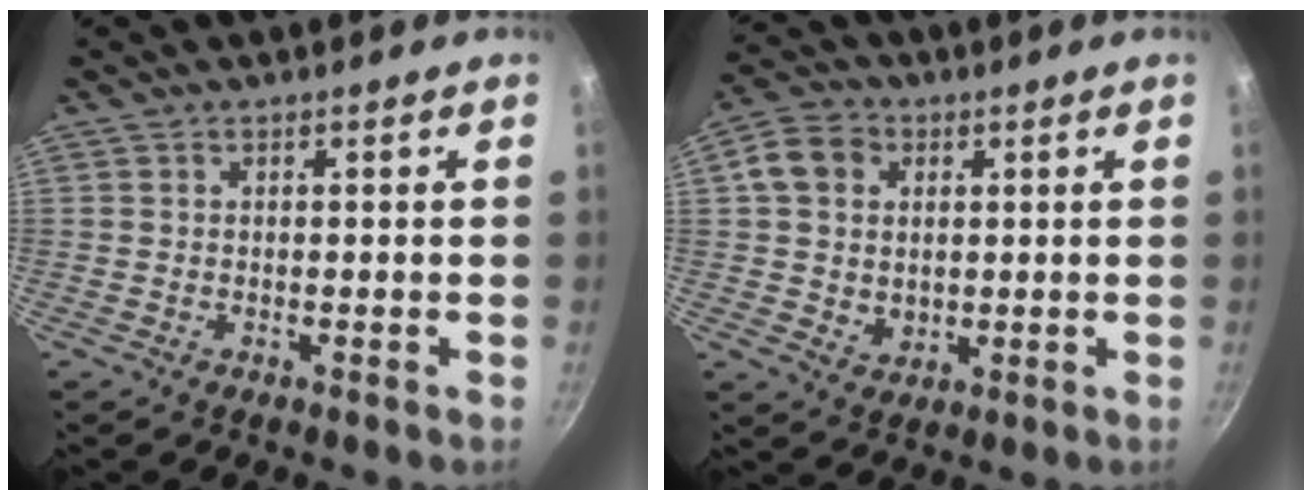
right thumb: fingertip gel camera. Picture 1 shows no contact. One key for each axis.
{"total": 9.4, "fx": 2.1, "fy": 7.9, "fz": 4.7, "tx": -0.058, "ty": -0.006, "tz": 0.031}